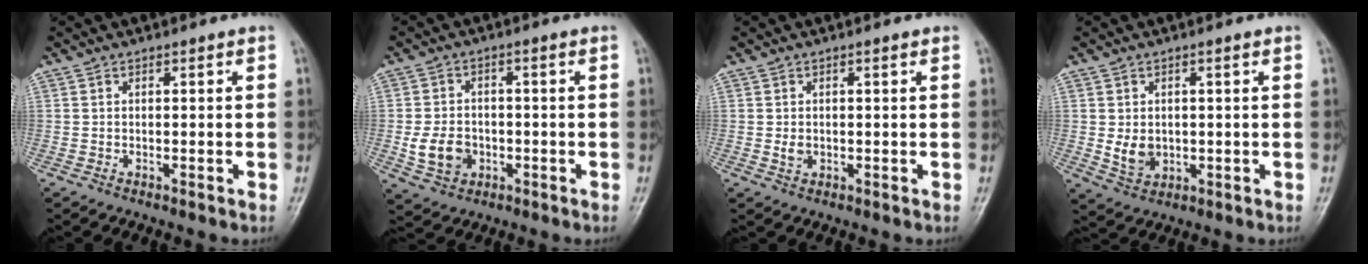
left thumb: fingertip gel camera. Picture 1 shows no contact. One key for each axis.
{"total": 6.9, "fx": -1.5, "fy": 5.5, "fz": 3.8, "tx": -0.054, "ty": 0.009, "tz": -0.021}
{"total": 2.0, "fx": 0.3, "fy": 1.3, "fz": 1.5, "tx": -0.018, "ty": -0.002, "tz": 0.010}
{"total": 4.4, "fx": 0.2, "fy": 3.4, "fz": 2.8, "tx": -0.032, "ty": -0.009, "tz": 0.015}